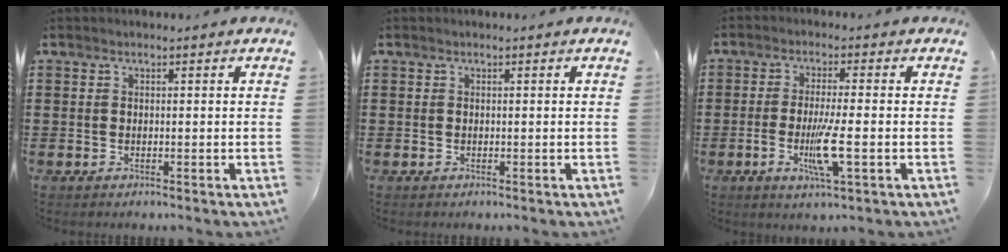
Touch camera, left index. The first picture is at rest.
{"total": 0.0}
{"total": 6.7, "force": [-1.9, 0.5, 6.4], "torque": [-0.126, -0.016, -0.038]}